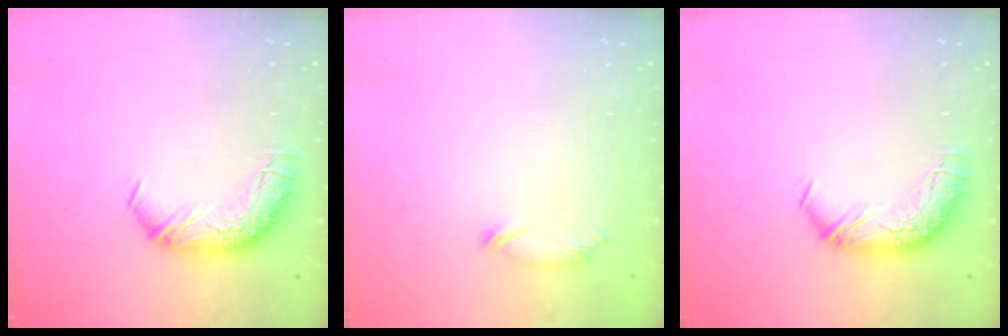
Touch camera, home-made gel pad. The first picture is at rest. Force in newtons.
{"total": 7.4, "press": 7.4, "slide": 0.5}
{"total": 0.0}